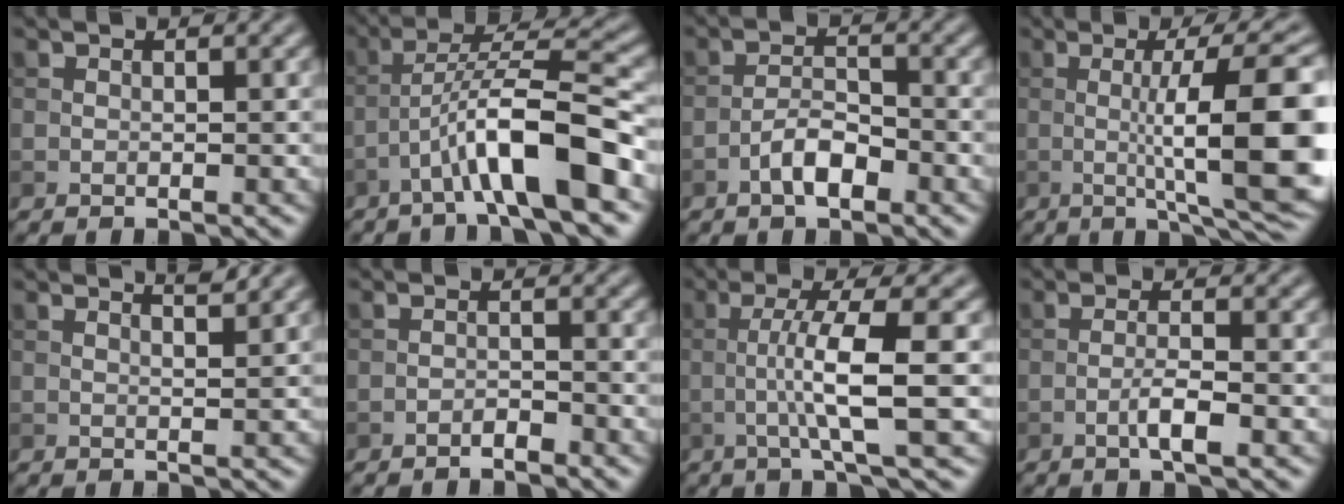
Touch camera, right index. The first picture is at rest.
{"total": 8.3, "force": [-3.8, 1.3, 7.3], "torque": [-0.119, 0.023, -0.067]}
{"total": 3.0, "force": [-1.8, 1.2, 2.2], "torque": [-0.037, 0.009, -0.036]}
{"total": 12.6, "force": [-0.5, 2.7, 12.3], "torque": [-0.162, 0.004, -0.006]}
{"total": 2.1, "force": [1.6, 0.4, 1.2], "torque": [-0.007, 0.004, 0.013]}
{"total": 1.2, "force": [-1.0, 0.2, 0.6], "torque": [-0.009, 0.003, -0.021]}
{"total": 6.2, "force": [-0.8, 0.7, 6.1], "torque": [-0.104, 0.010, -0.020]}
{"total": 2.6, "force": [-1.1, 0.4, 2.3], "torque": [-0.043, 0.005, -0.023]}